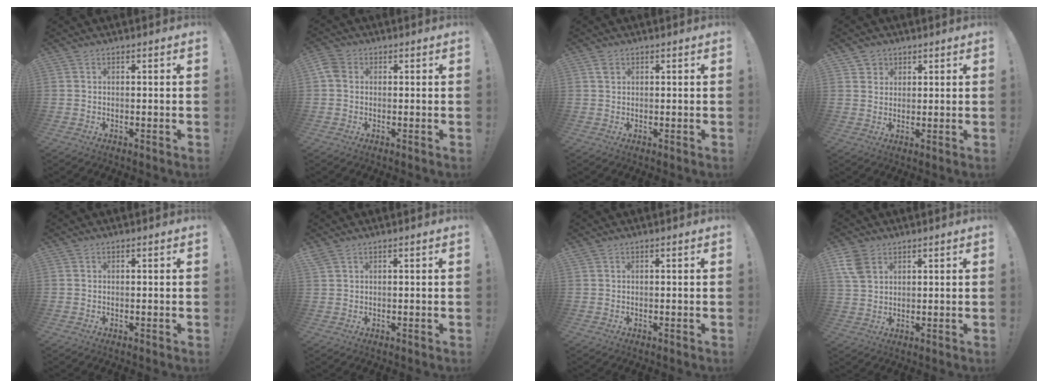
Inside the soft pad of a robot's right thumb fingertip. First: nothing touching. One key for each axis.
{"total": 4.6, "fx": 0.8, "fy": 3.6, "fz": 2.7, "tx": -0.050, "ty": 0.007, "tz": 0.015}
{"total": 1.7, "fx": 1.1, "fy": 1.0, "fz": 0.8, "tx": -0.001, "ty": -0.005, "tz": 0.016}
{"total": 3.6, "fx": 1.8, "fy": 3.0, "fz": 0.4, "tx": 0.002, "ty": -0.013, "tz": 0.032}
{"total": 0.0}
{"total": 1.6, "fx": 1.2, "fy": 0.8, "fz": 0.8, "tx": -0.021, "ty": 0.001, "tz": 0.023}
{"total": 0.0}
{"total": 7.5, "fx": 4.0, "fy": 4.9, "fz": 4.0, "tx": -0.074, "ty": -0.007, "tz": 0.078}